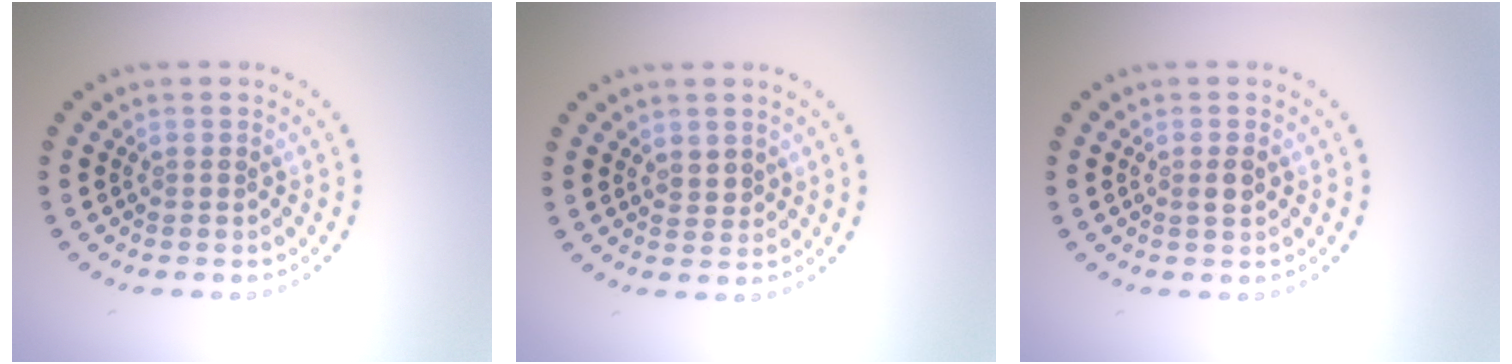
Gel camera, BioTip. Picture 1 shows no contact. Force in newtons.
{"total": 0.7, "press": 0.5, "slide": 0.5}
{"total": 1.1, "press": 1.0, "slide": 0.3}